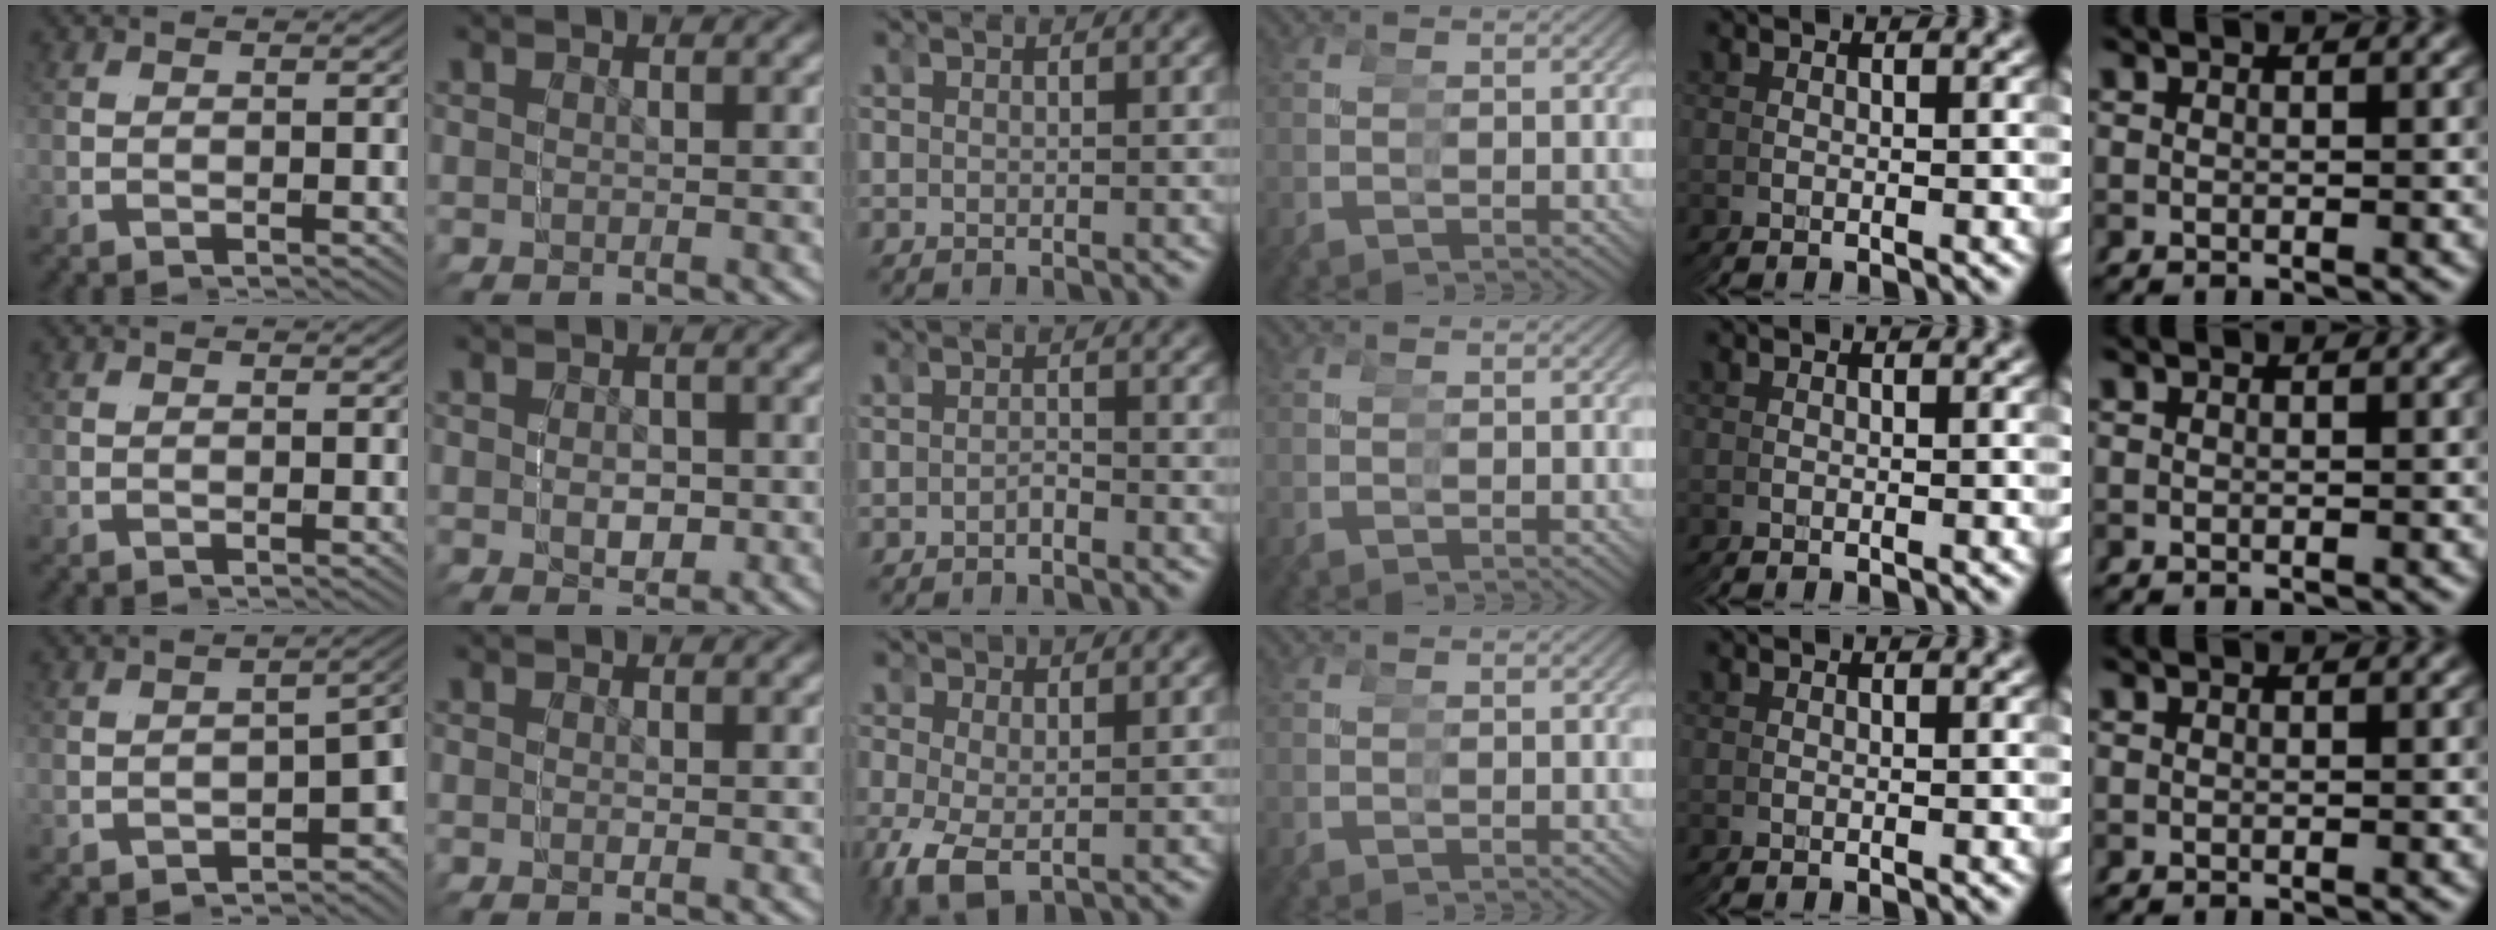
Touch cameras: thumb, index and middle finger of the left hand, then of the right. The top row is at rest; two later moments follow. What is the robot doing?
{"motion": "grasp_and_lifting", "object": "tape"}